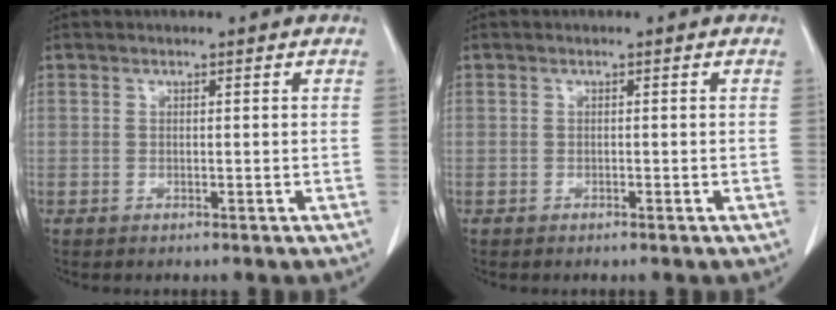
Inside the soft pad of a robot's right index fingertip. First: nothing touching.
{"total": 0.0}